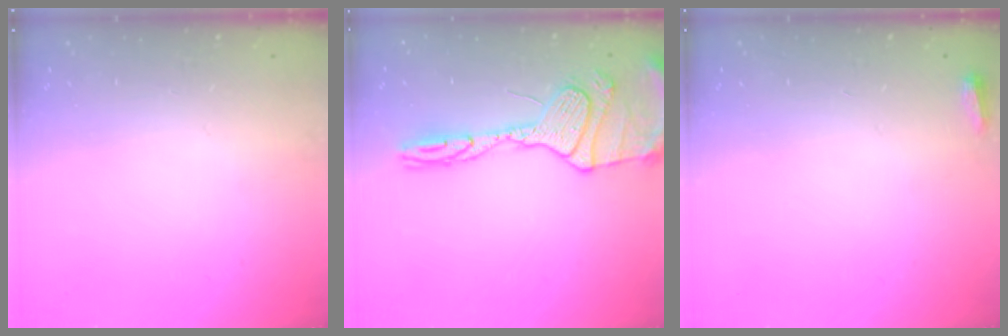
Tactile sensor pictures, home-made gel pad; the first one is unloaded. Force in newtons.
{"total": 16.6, "press": 16.5, "slide": 2.0}
{"total": 2.5, "press": 2.3, "slide": 1.0}